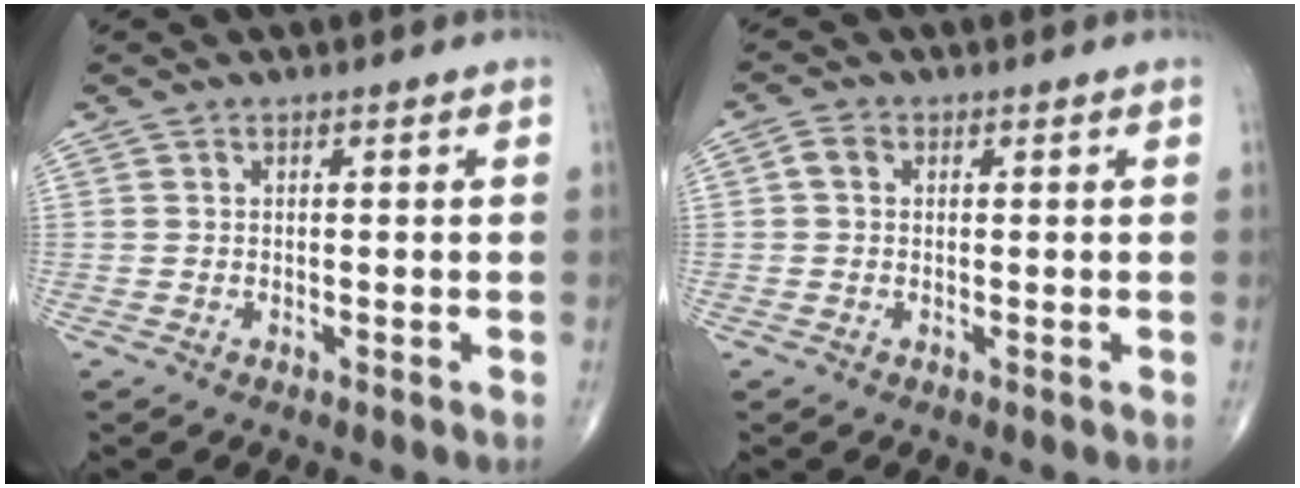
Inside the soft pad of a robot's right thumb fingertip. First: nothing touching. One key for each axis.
{"total": 2.2, "fx": 0.3, "fy": 1.7, "fz": 1.3, "tx": -0.023, "ty": 0.007, "tz": 0.004}